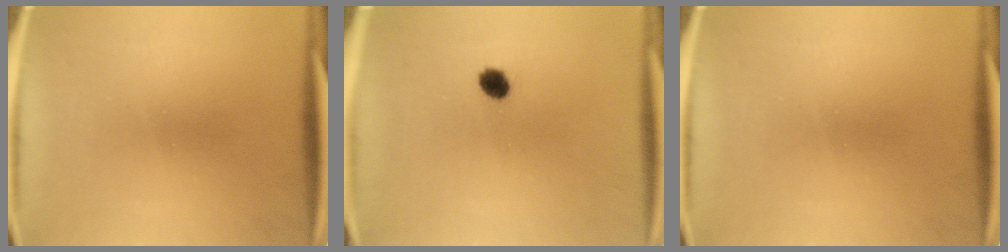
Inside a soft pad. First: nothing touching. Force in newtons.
{"total": 2.9}
{"total": 0.0}